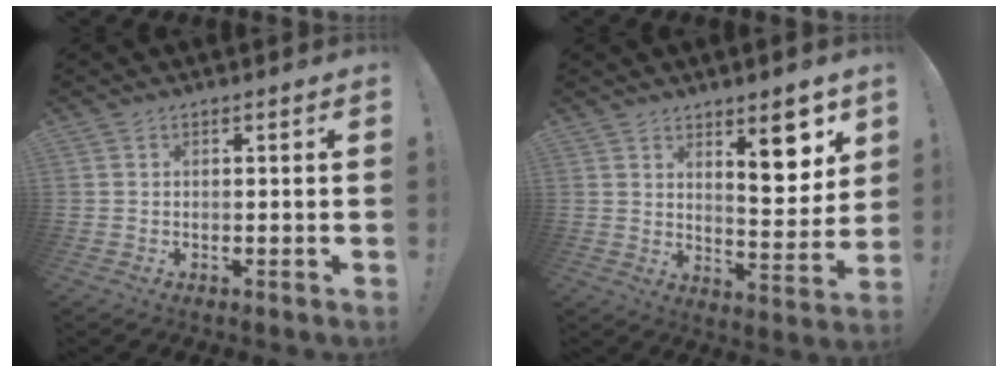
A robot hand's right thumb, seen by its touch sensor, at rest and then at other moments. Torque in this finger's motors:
{"motor_torque": [-0.33, 0.94, 0.18, 0.21, 0.26]}